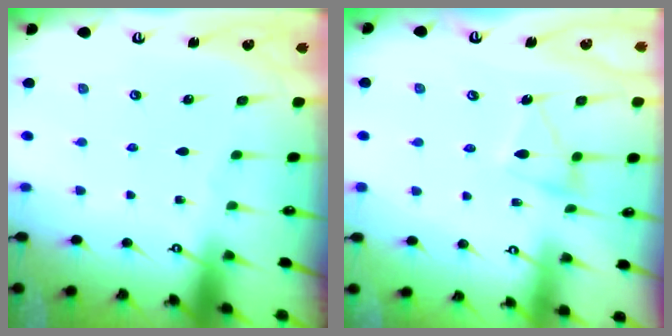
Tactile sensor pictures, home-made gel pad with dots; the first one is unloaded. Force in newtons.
{"total": 8.4, "press": 8.3, "slide": 0.8}